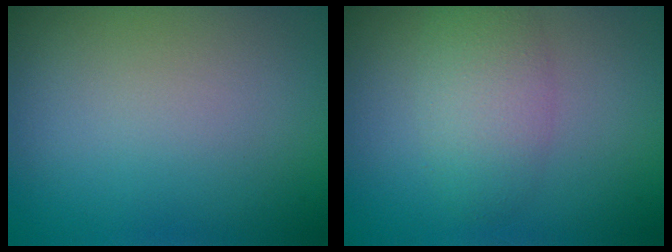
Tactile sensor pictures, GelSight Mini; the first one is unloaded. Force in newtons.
{"total": 3.6, "press": 3.6, "slide": 0.1}